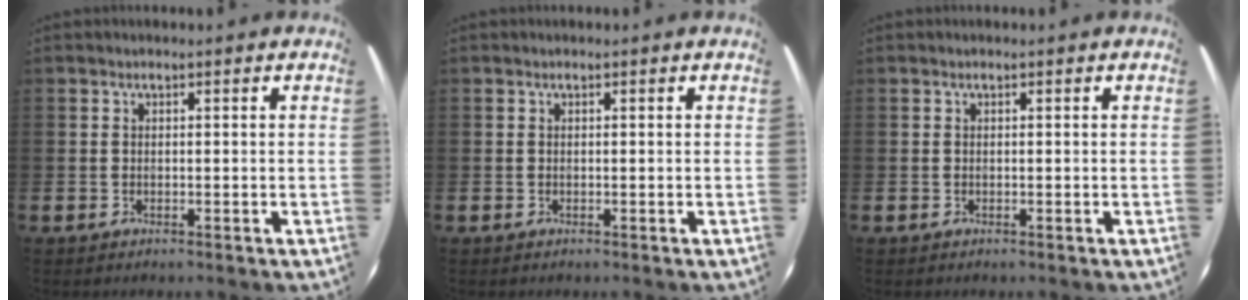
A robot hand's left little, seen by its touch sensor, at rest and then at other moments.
{"total": 0.0}
{"total": 0.0}